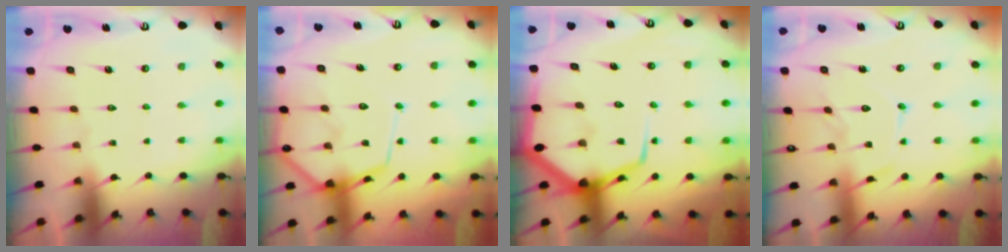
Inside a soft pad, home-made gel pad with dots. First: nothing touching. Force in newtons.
{"total": 11.6, "press": 11.5, "slide": 1.4}
{"total": 13.3, "press": 13.3, "slide": 1.2}
{"total": 10.8, "press": 10.8, "slide": 0.3}